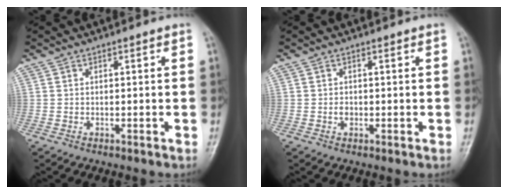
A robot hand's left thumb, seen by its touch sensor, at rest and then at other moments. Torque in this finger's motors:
{"motor_torque": [-0.01, -0.01, 0.25, -0.02, 0.00]}